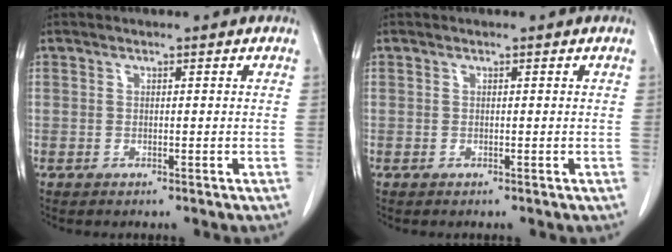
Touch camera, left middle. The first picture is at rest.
{"total": 0.0}